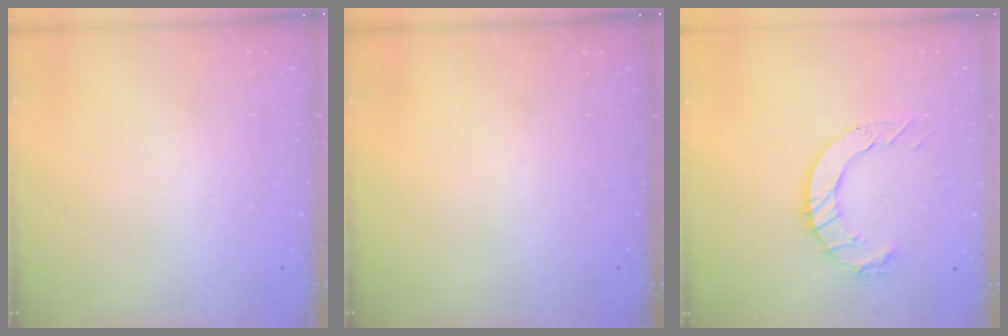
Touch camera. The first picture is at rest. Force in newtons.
{"total": 0.0}
{"total": 9.8, "press": 9.7, "slide": 1.1}